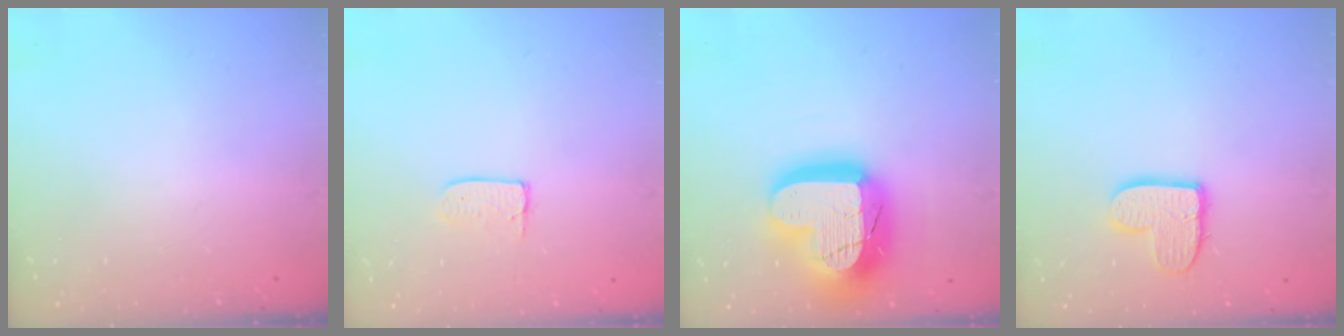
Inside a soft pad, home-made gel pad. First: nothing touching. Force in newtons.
{"total": 4.3, "press": 4.3, "slide": 0.3}
{"total": 26.0, "press": 25.9, "slide": 2.1}
{"total": 10.9, "press": 10.8, "slide": 0.7}